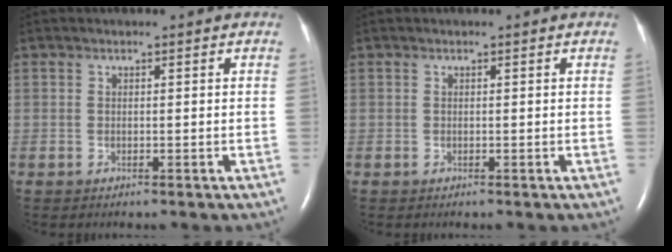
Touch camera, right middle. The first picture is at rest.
{"total": 0.0}